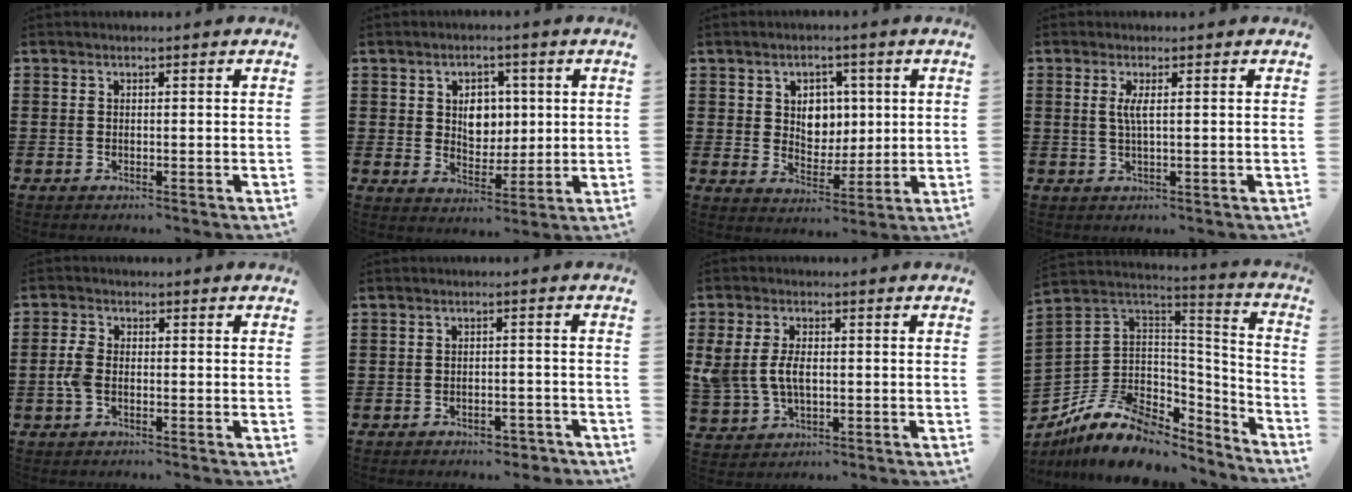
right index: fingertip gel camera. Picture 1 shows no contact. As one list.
[{"total": 5.1, "force": [1.2, 4.0, 2.9], "torque": [-0.047, 0.004, 0.014]}, {"total": 5.1, "force": [1.4, 4.4, 2.2], "torque": [-0.047, 0.009, 0.020]}, {"total": 2.5, "force": [0.4, 0.2, 2.4], "torque": [-0.049, -0.002, 0.005]}, {"total": 3.3, "force": [-0.8, 1.8, 2.6], "torque": [-0.078, -0.008, -0.022]}, {"total": 2.5, "force": [-2.4, 0.6, 0.4], "torque": [-0.013, 0.000, -0.050]}, {"total": 5.4, "force": [0.1, 3.4, 4.2], "torque": [-0.107, 0.003, -0.005]}, {"total": 11.4, "force": [-6.2, 7.7, 5.6], "torque": [-0.142, 0.010, -0.112]}]